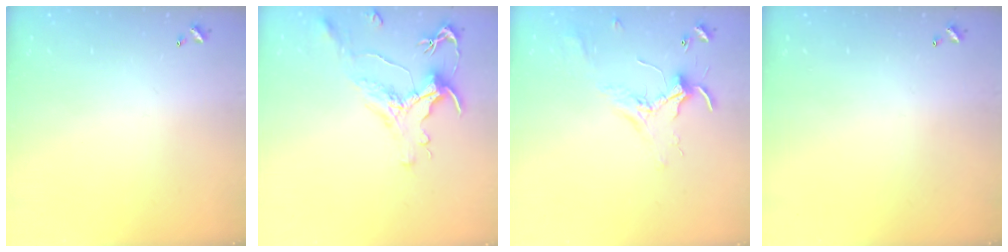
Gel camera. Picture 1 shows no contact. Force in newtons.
{"total": 1.6, "press": 1.0, "slide": 1.3}
{"total": 2.1, "press": 2.1, "slide": 0.5}
{"total": 0.0}